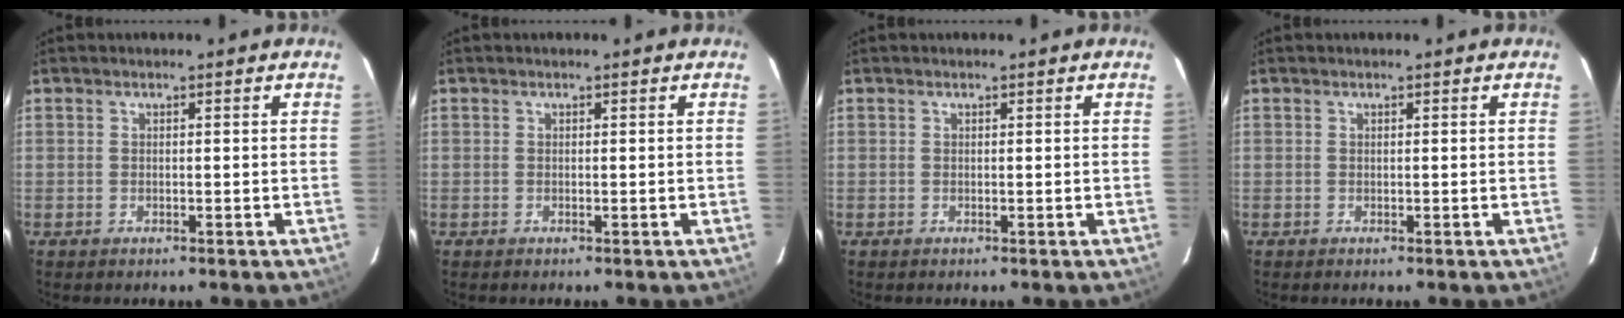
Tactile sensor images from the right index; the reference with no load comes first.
{"total": 0.0}
{"total": 0.0}
{"total": 0.0}